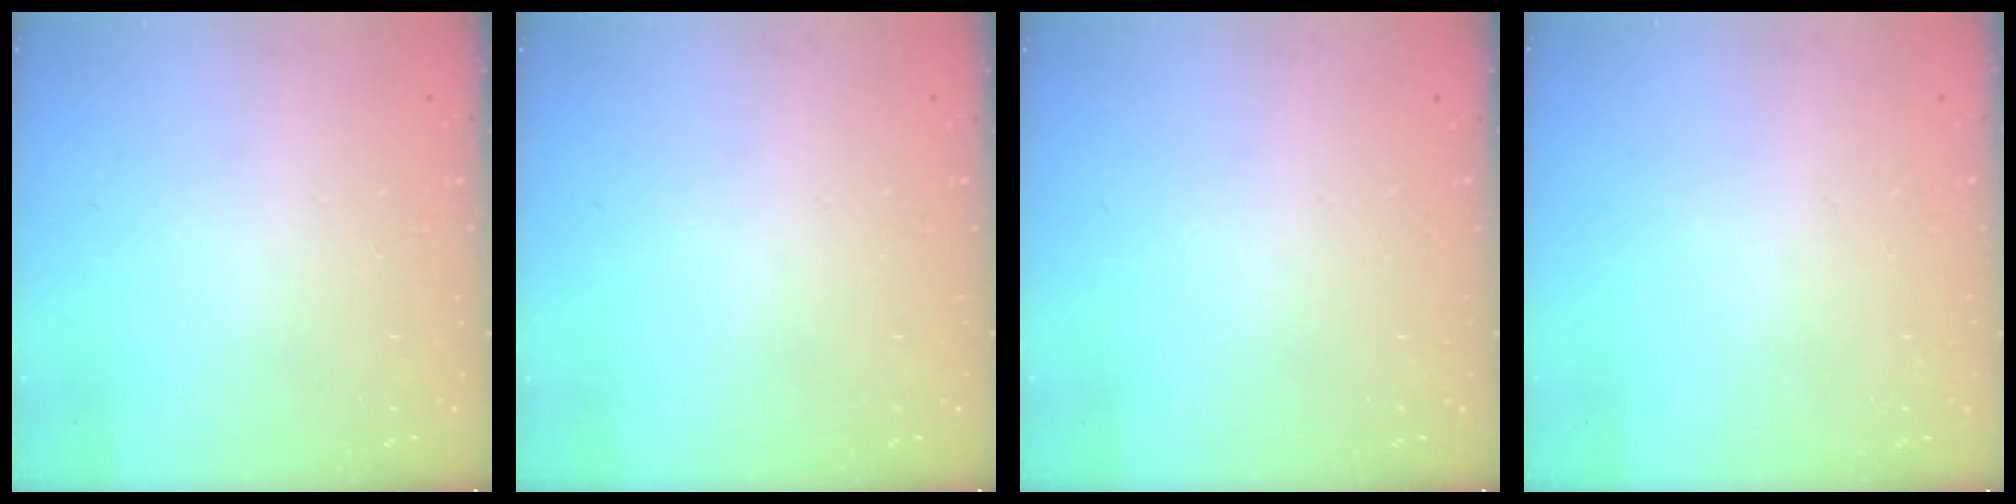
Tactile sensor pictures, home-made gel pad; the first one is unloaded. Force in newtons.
{"total": 0.0}
{"total": 0.0}
{"total": 0.6, "press": 0.6, "slide": 0.2}